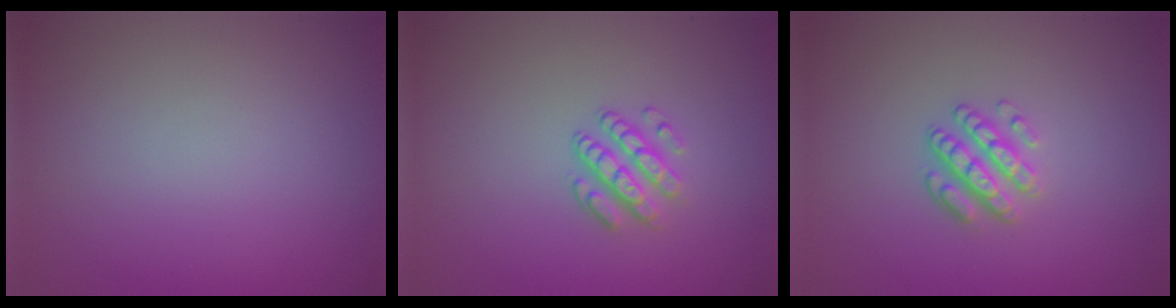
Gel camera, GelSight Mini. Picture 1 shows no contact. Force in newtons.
{"total": 2.9, "press": 2.3, "slide": 1.8}
{"total": 3.1, "press": 2.6, "slide": 1.7}